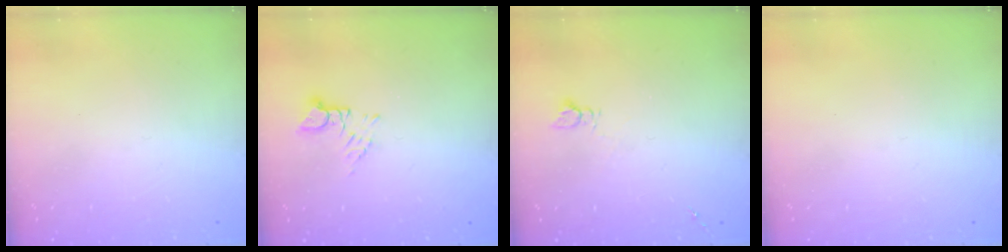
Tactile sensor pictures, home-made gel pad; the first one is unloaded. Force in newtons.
{"total": 2.8, "press": 2.8, "slide": 0.5}
{"total": 2.6, "press": 2.5, "slide": 0.4}
{"total": 0.0}